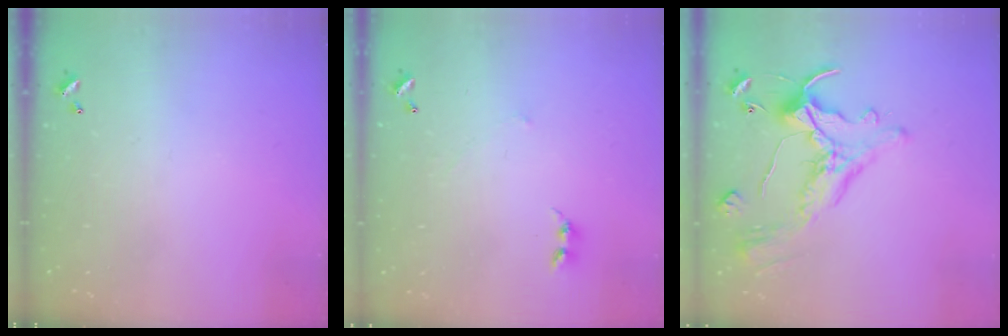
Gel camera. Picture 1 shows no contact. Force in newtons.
{"total": 2.3, "press": 2.3, "slide": 0.3}
{"total": 2.5, "press": 2.2, "slide": 1.2}